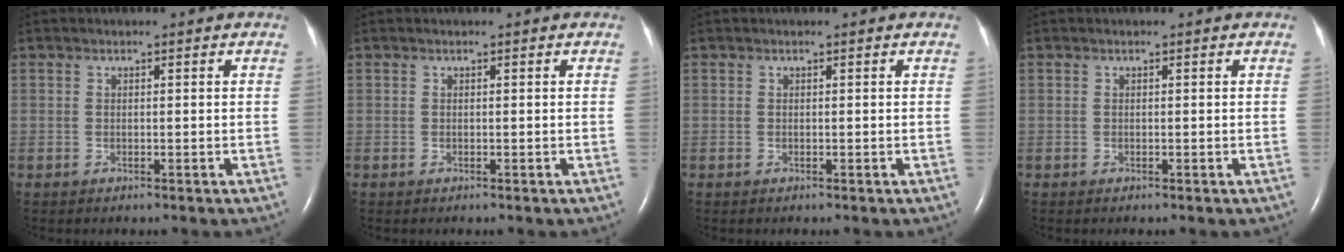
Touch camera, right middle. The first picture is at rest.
{"total": 0.0}
{"total": 0.0}
{"total": 0.0}